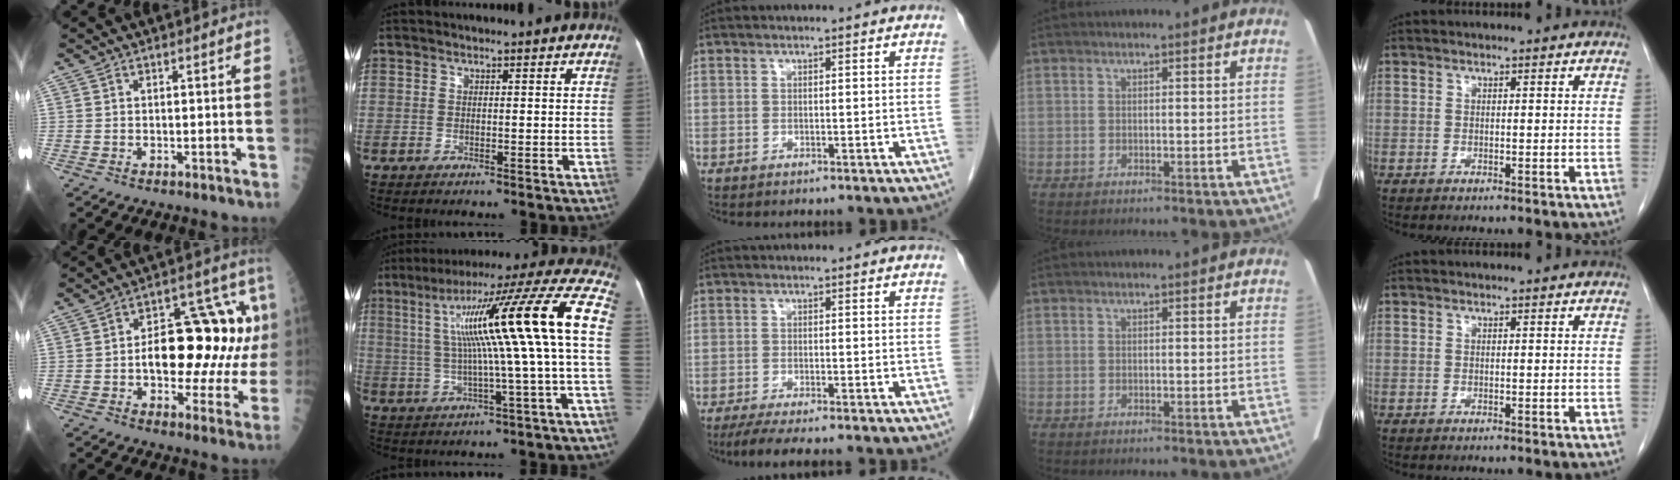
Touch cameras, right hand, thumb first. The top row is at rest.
{"thumb": {"total": 21.2, "force": [1.4, 10.6, 18.3], "torque": [-0.215, 0.038, 0.020]}, "index": {"total": 20.8, "force": [1.4, -0.3, 20.8], "torque": [-0.306, 0.040, 0.012]}, "middle": {"total": 5.1, "force": [-4.1, 0.2, 3.1], "torque": [-0.049, -0.012, -0.067]}}